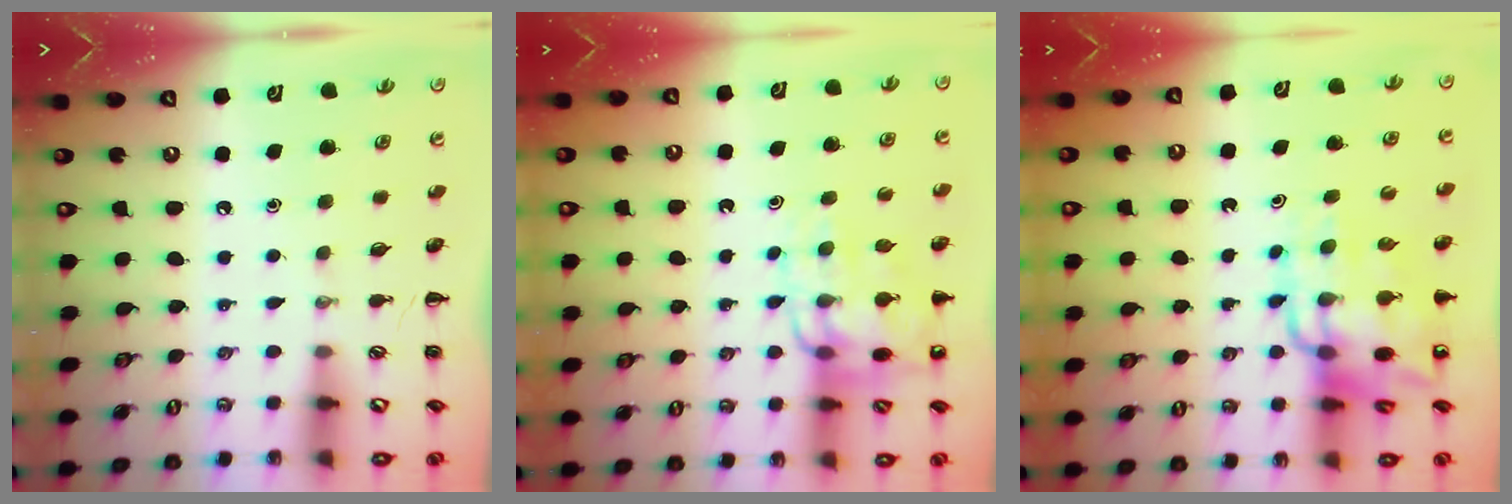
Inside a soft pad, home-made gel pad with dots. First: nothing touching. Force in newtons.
{"total": 12.8, "press": 12.5, "slide": 2.5}
{"total": 14.7, "press": 14.2, "slide": 3.6}